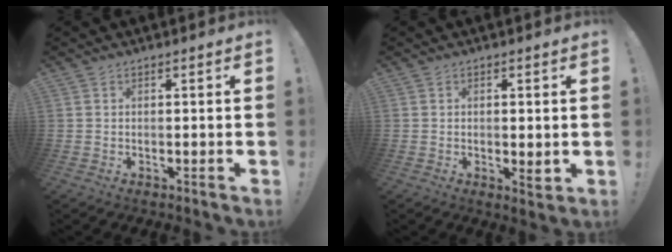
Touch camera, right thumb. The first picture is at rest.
{"total": 2.7, "force": [-0.3, 1.0, 2.5], "torque": [-0.027, -0.002, -0.006]}